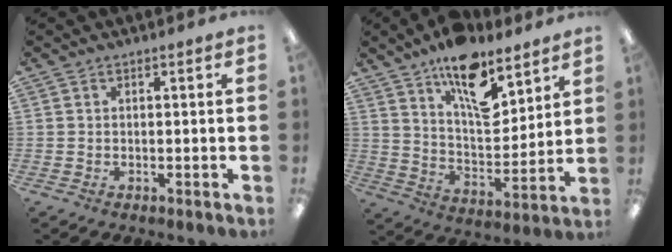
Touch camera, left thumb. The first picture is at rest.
{"total": 16.1, "force": [10.7, 7.0, 9.8], "torque": [-0.149, -0.059, 0.183]}